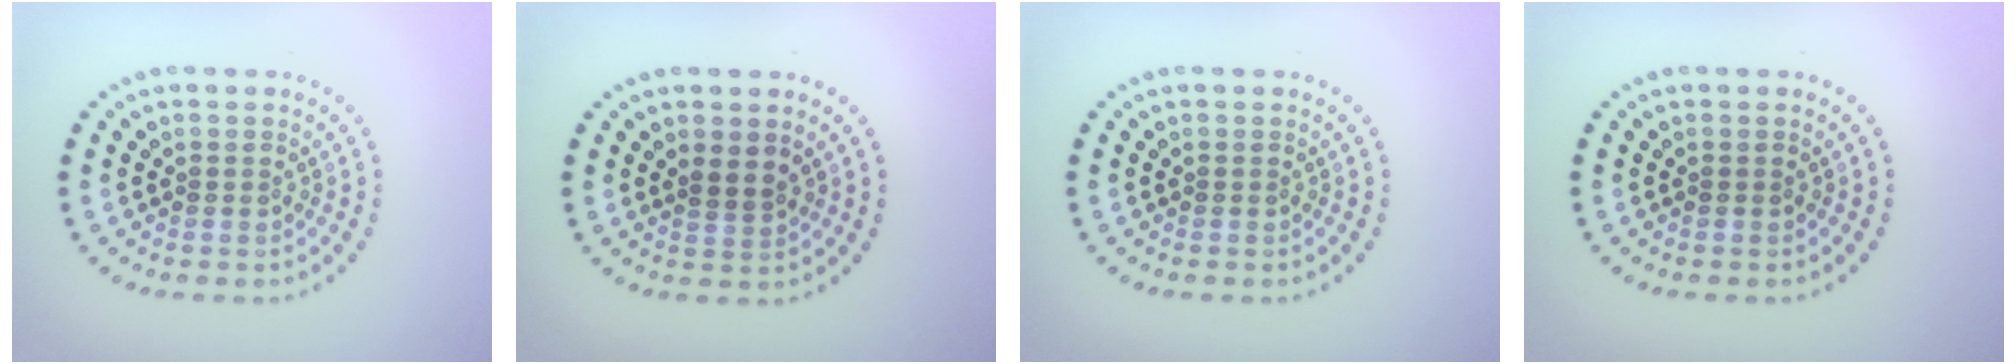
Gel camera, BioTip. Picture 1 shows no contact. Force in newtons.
{"total": 1.5, "press": 1.3, "slide": 0.7}
{"total": 0.0}
{"total": 0.0}